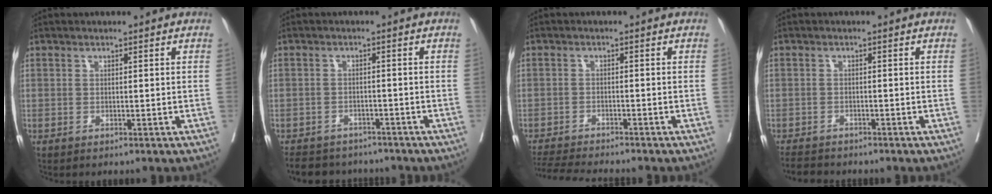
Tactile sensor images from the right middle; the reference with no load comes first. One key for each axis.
{"total": 9.3, "fx": -8.4, "fy": 3.6, "fz": 2.0, "tx": -0.034, "ty": 0.006, "tz": -0.109}
{"total": 8.5, "fx": -7.9, "fy": 0.1, "fz": 3.1, "tx": -0.047, "ty": -0.014, "tz": -0.127}
{"total": 4.1, "fx": -3.9, "fy": 1.0, "fz": 0.9, "tx": -0.012, "ty": -0.011, "tz": -0.065}